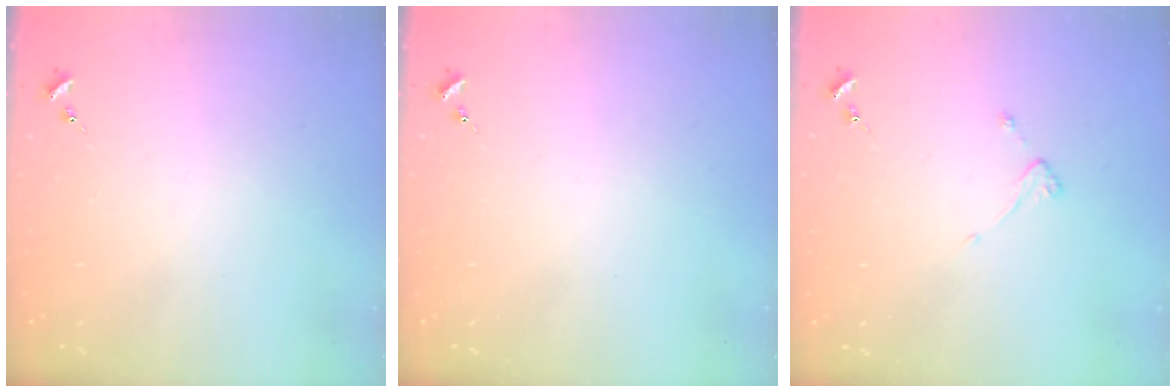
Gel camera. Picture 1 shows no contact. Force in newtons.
{"total": 0.0}
{"total": 3.4, "press": 3.4, "slide": 0.1}